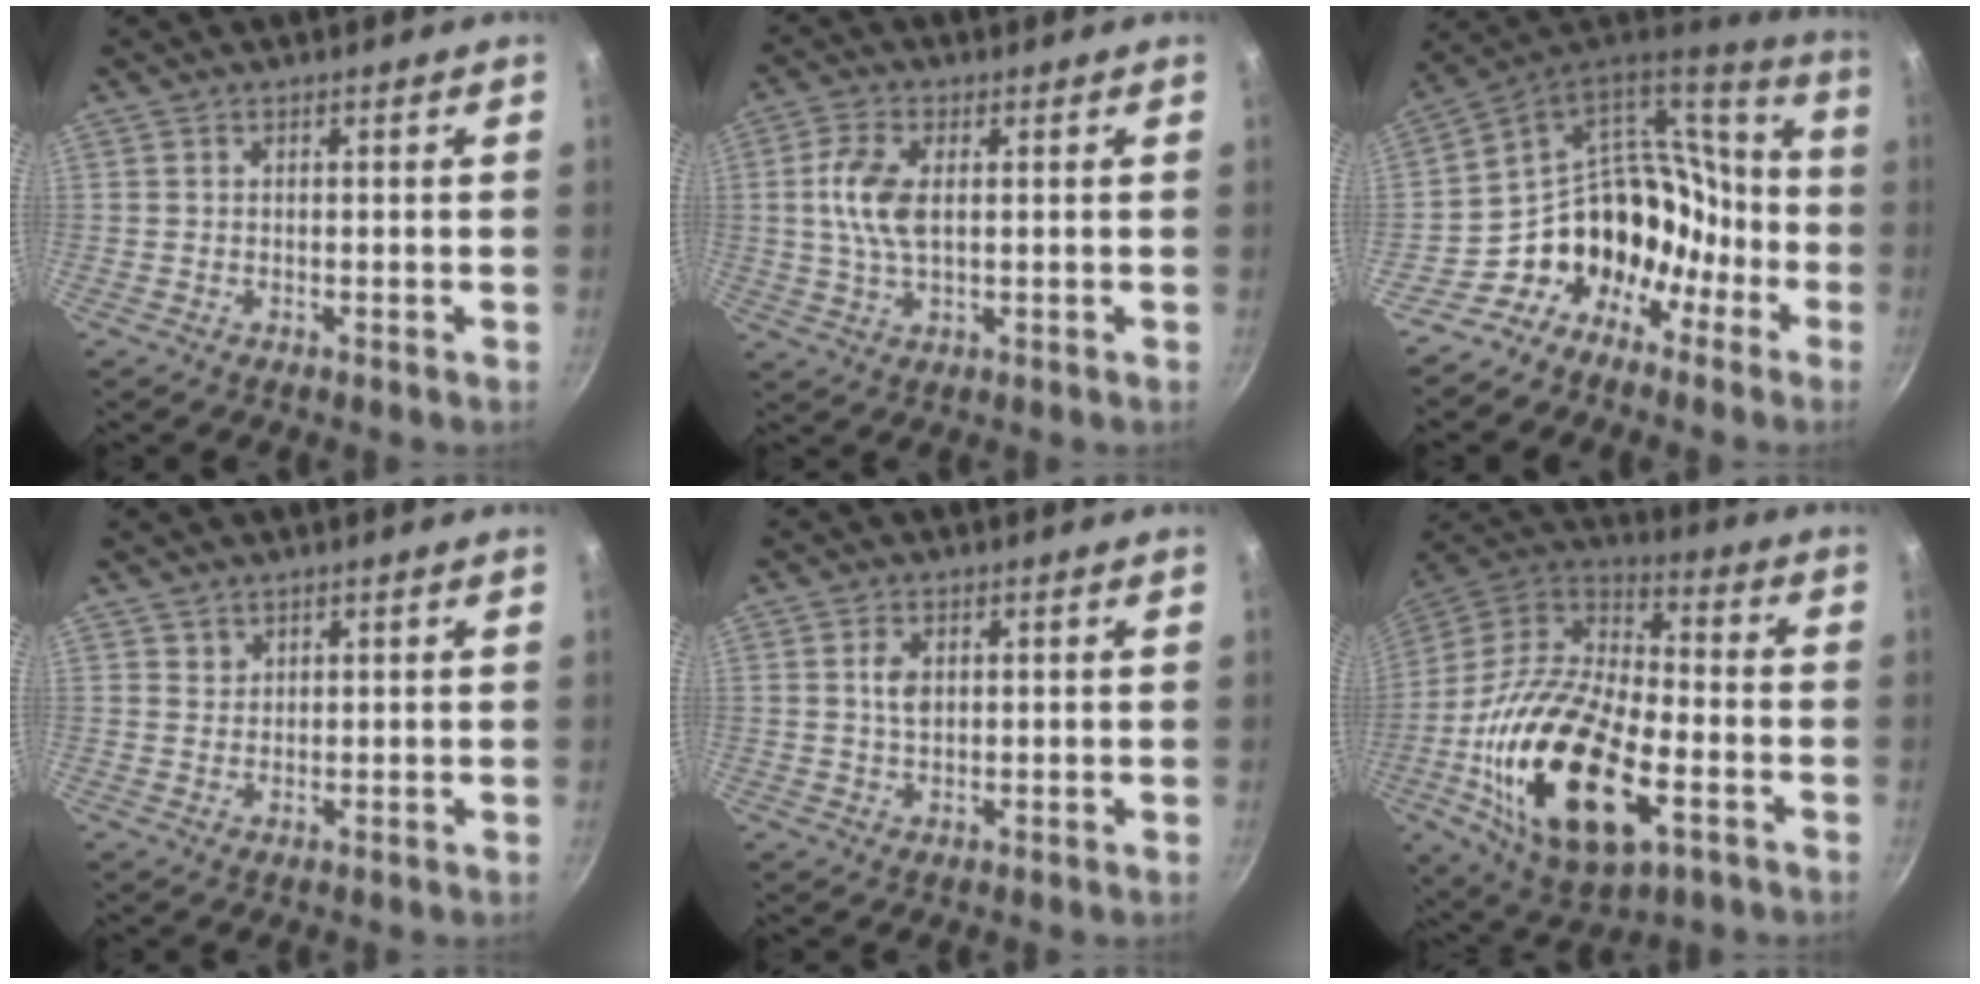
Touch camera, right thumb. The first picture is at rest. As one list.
[{"total": 8.1, "force": [1.0, 4.1, 6.9], "torque": [-0.155, 0.001, 0.019]}, {"total": 16.0, "force": [-8.2, 11.9, 6.9], "torque": [-0.038, 0.137, -0.142]}, {"total": 1.4, "force": [1.1, 0.9, -0.1], "torque": [0.016, -0.007, 0.017]}, {"total": 3.1, "force": [0.6, 1.9, 2.3], "torque": [-0.037, -0.003, 0.012]}, {"total": 28.6, "force": [-8.8, 14.4, 23.1], "torque": [-0.458, 0.022, -0.144]}]